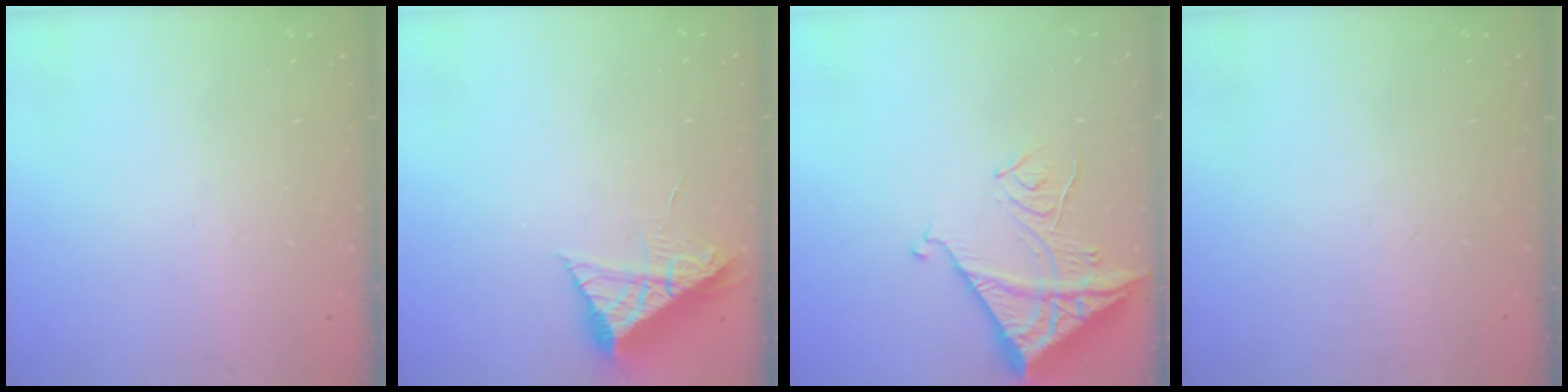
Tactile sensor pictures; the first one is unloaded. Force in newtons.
{"total": 7.9, "press": 7.8, "slide": 0.7}
{"total": 13.7, "press": 13.6, "slide": 1.1}
{"total": 0.0}